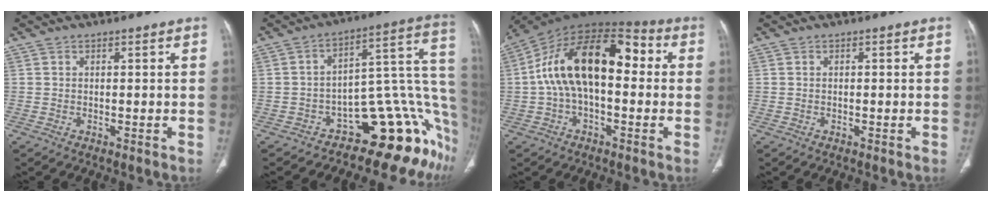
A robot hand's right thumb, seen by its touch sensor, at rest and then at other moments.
{"total": 20.6, "force": [-10.0, 9.6, 15.2], "torque": [-0.064, 0.132, -0.125]}
{"total": 19.2, "force": [1.4, 10.2, 16.2], "torque": [-0.267, 0.053, 0.013]}
{"total": 0.0}